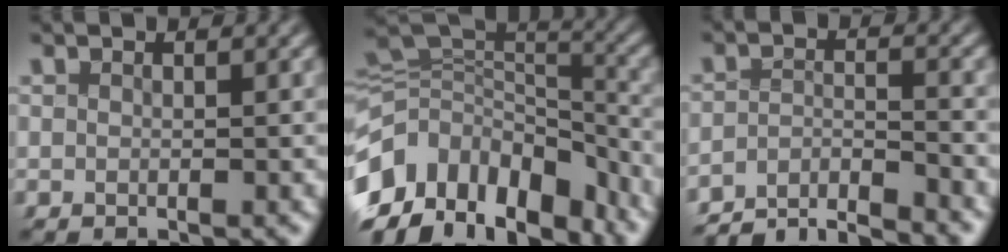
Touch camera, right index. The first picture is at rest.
{"total": 17.5, "force": [-7.2, 12.9, 9.3], "torque": [-0.199, -0.038, -0.114]}
{"total": 8.4, "force": [-8.2, 1.3, 1.1], "torque": [-0.003, -0.017, -0.137]}